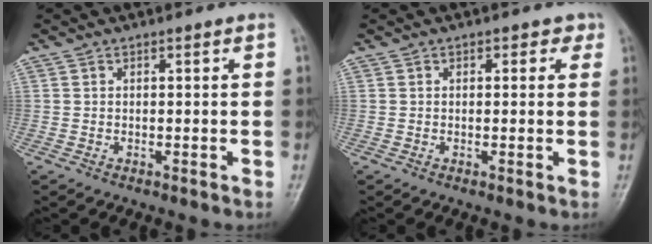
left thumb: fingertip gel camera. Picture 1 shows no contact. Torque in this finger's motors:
{"motor_torque": [-0.18, 0.04, -0.21, -0.25, 0.04]}